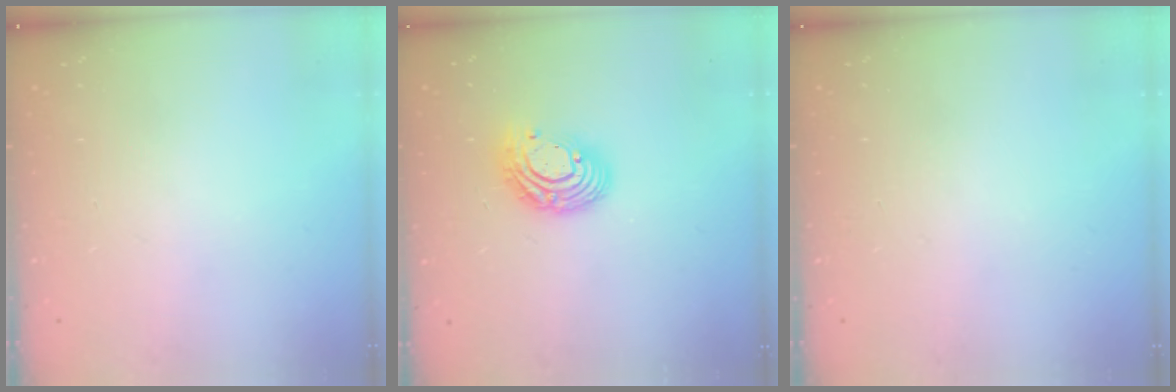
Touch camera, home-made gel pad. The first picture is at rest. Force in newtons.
{"total": 10.5, "press": 10.4, "slide": 0.8}
{"total": 0.0}